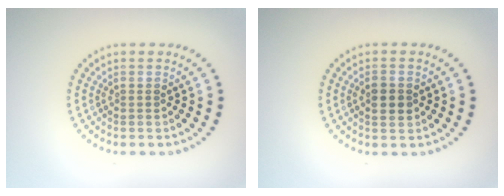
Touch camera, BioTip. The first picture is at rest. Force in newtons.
{"total": 2.2, "press": 2.2, "slide": 0.1}